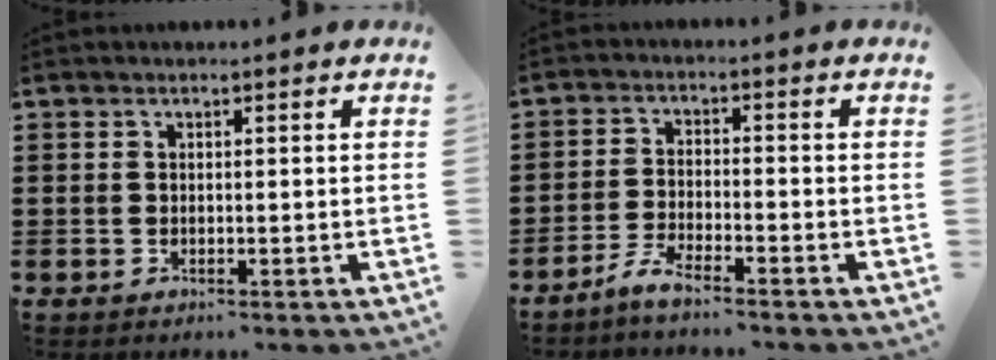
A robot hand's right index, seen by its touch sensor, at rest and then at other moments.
{"total": 3.4, "force": [-3.2, -0.1, 1.3], "torque": [-0.039, -0.001, -0.067]}